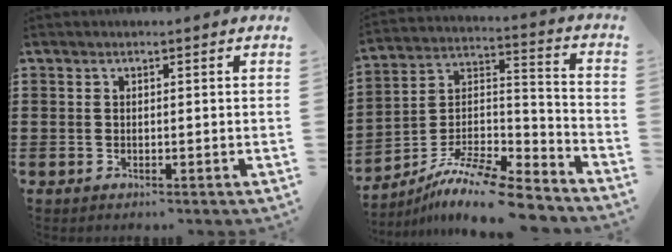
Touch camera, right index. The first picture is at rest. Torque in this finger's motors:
{"motor_torque": [1.33, -0.80, 0.69, 0.08]}